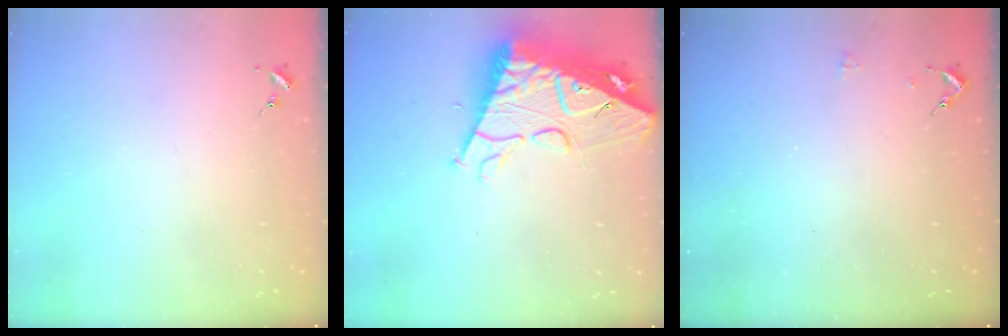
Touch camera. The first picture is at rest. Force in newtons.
{"total": 18.5, "press": 18.4, "slide": 2.1}
{"total": 4.8, "press": 4.7, "slide": 0.6}